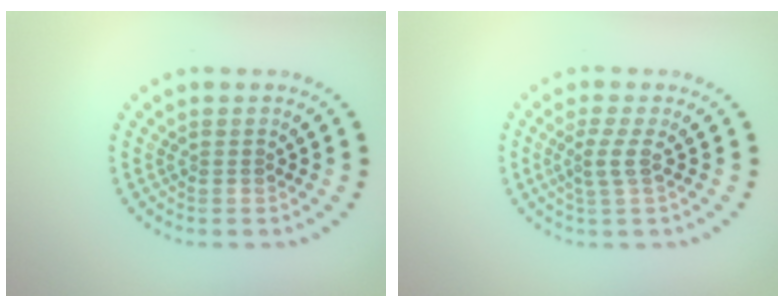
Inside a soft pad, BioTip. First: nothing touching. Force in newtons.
{"total": 1.8, "press": 1.2, "slide": 1.3}